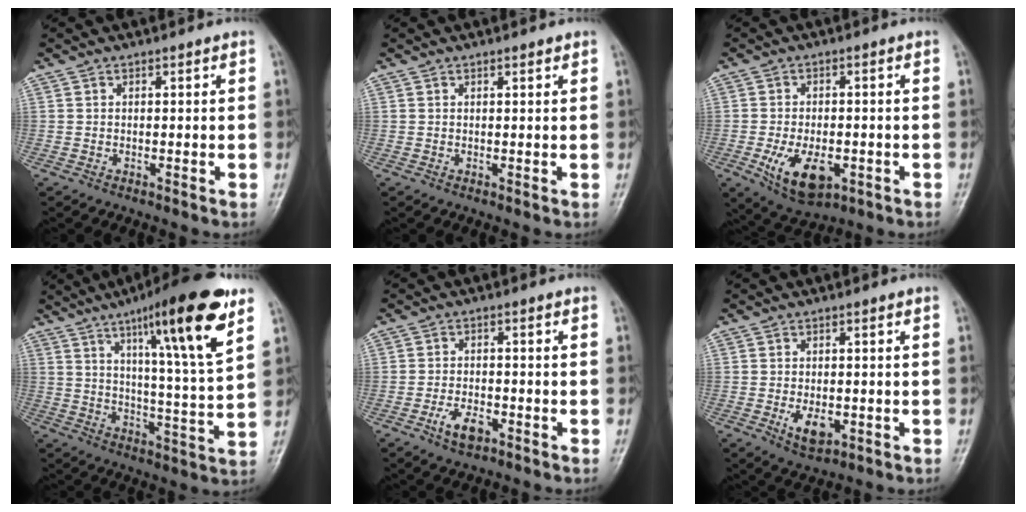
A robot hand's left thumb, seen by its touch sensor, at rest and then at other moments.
{"total": 0.8, "force": [0.6, 0.2, 0.5], "torque": [-0.009, -0.003, 0.009]}
{"total": 9.4, "force": [-3.0, 5.3, 7.2], "torque": [-0.116, -0.003, -0.037]}
{"total": 19.5, "force": [10.4, 2.3, 16.3], "torque": [-0.234, -0.047, 0.158]}
{"total": 4.5, "force": [-2.2, 2.3, 3.1], "torque": [-0.057, 0.009, -0.038]}
{"total": 4.9, "force": [-1.1, 2.8, 3.8], "torque": [-0.055, -0.007, -0.009]}